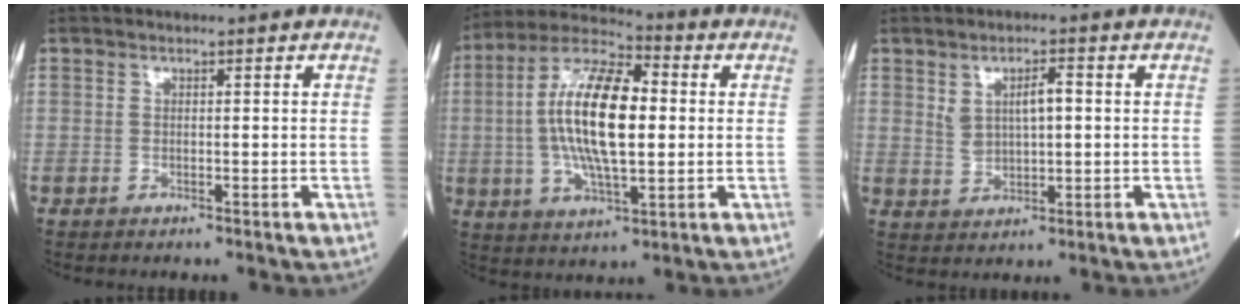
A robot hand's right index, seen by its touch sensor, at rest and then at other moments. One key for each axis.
{"total": 15.6, "fx": 0.7, "fy": 5.0, "fz": 14.8, "tx": -0.292, "ty": 0.013, "tz": 0.009}
{"total": 4.6, "fx": 1.1, "fy": 1.8, "fz": 4.1, "tx": -0.076, "ty": 0.009, "tz": 0.026}